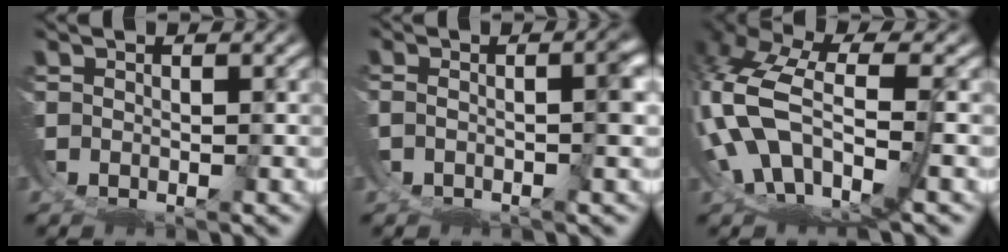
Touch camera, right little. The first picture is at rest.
{"total": 3.2, "force": [-0.5, 0.8, 3.1], "torque": [-0.034, -0.002, -0.005]}
{"total": 10.1, "force": [-0.1, 7.4, 6.8], "torque": [-0.179, -0.037, 0.014]}